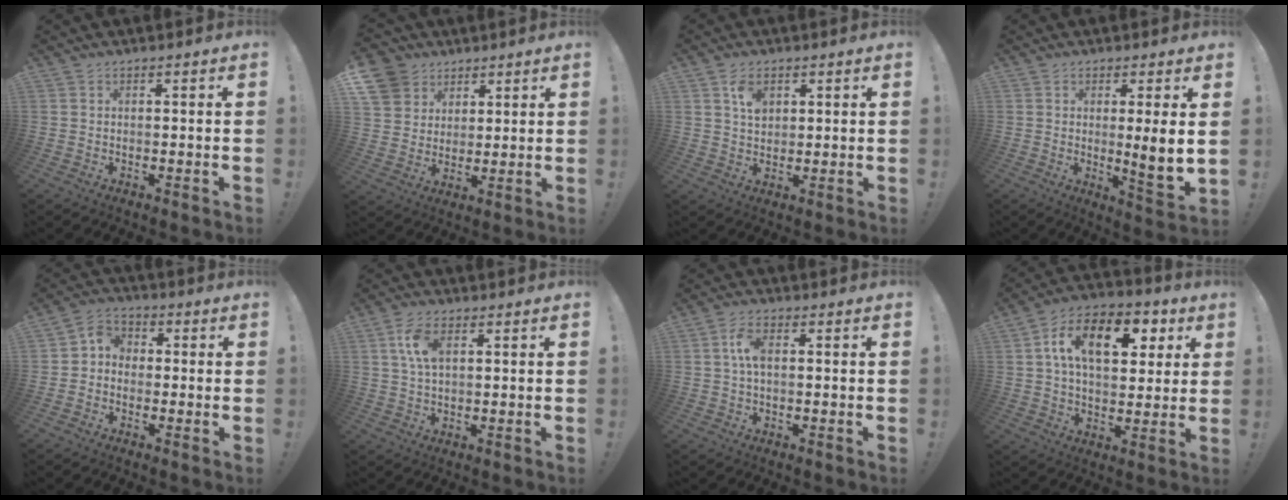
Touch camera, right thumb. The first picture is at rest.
{"total": 10.2, "force": [5.5, 8.2, 2.6], "torque": [-0.038, -0.035, 0.113]}
{"total": 5.2, "force": [2.3, 3.4, 3.2], "torque": [-0.048, -0.002, 0.042]}
{"total": 7.5, "force": [1.6, 0.0, 7.4], "torque": [-0.100, -0.024, 0.023]}
{"total": 5.0, "force": [-2.0, 4.2, 1.9], "torque": [-0.039, 0.023, -0.034]}
{"total": 6.9, "force": [2.1, 3.8, 5.3], "torque": [-0.093, -0.001, 0.037]}
{"total": 5.3, "force": [0.7, 2.6, 4.5], "torque": [-0.082, 0.005, 0.011]}
{"total": 16.6, "force": [5.2, 10.0, 12.3], "torque": [-0.184, -0.005, 0.089]}